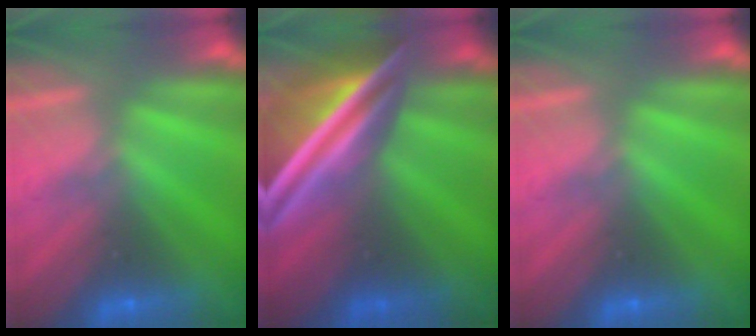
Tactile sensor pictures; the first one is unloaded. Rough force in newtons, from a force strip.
{"total": 9.2}
{"total": 0.0}